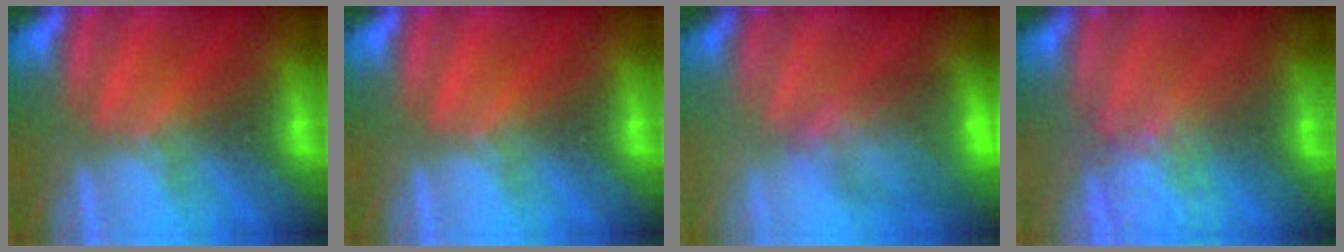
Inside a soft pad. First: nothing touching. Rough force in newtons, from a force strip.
{"total": 0.0}
{"total": 5.9}
{"total": 4.6}